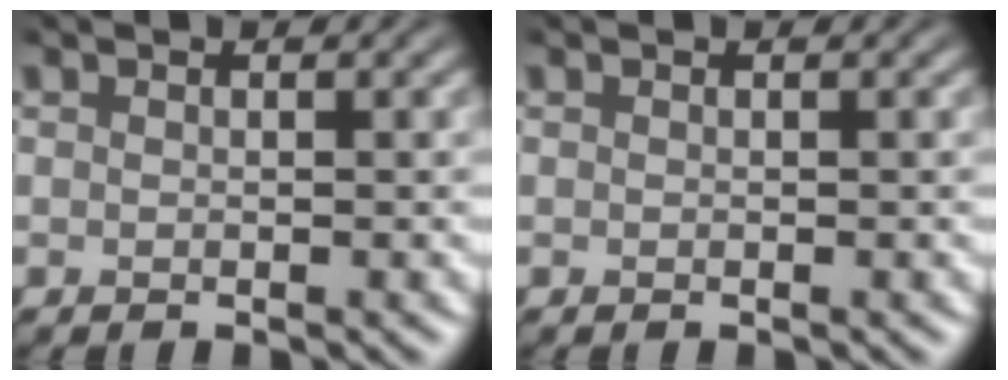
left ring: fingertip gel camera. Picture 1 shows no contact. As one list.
[{"total": 0.0}]